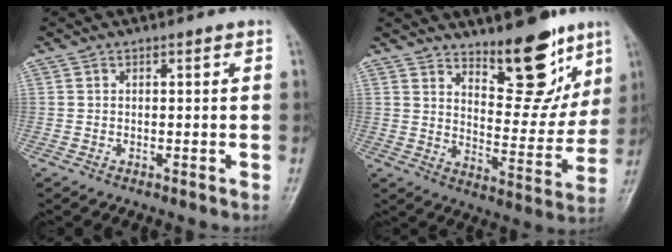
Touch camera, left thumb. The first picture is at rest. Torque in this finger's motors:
{"motor_torque": [1.44, 1.45, 0.05, -0.40, 0.09]}